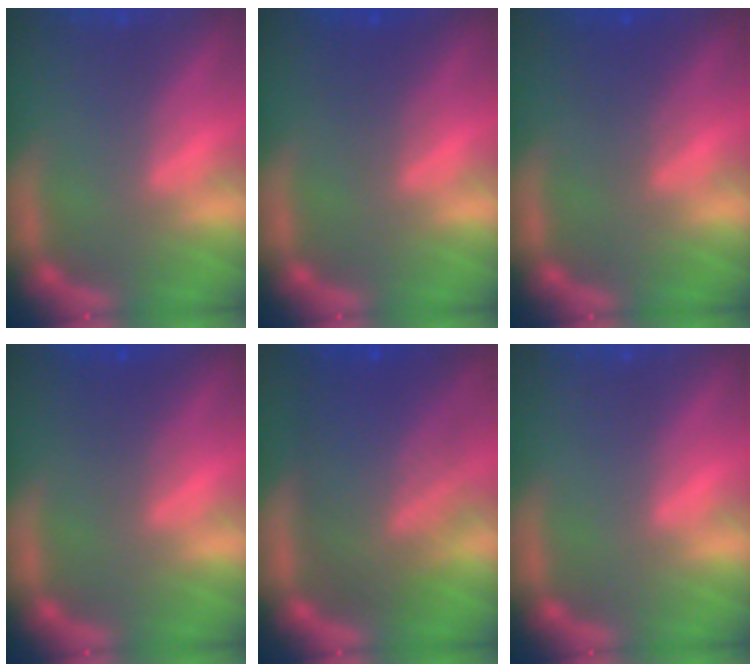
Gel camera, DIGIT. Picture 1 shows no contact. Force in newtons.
{"total": 1.9}
{"total": 2.4}
{"total": 1.9}
{"total": 9.5}
{"total": 0.0}